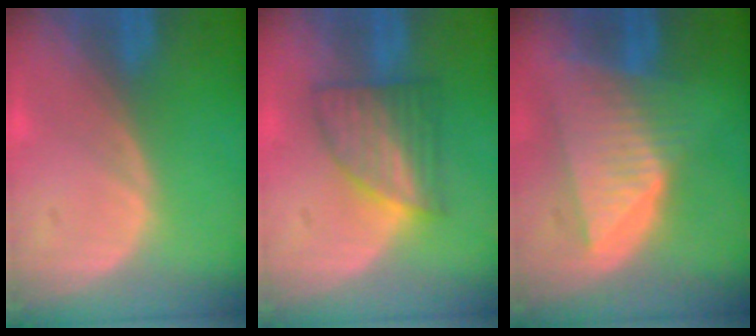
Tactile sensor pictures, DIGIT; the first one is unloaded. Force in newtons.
{"total": 6.2, "press": 6.0, "slide": 1.5}
{"total": 8.8, "press": 7.9, "slide": 3.7}